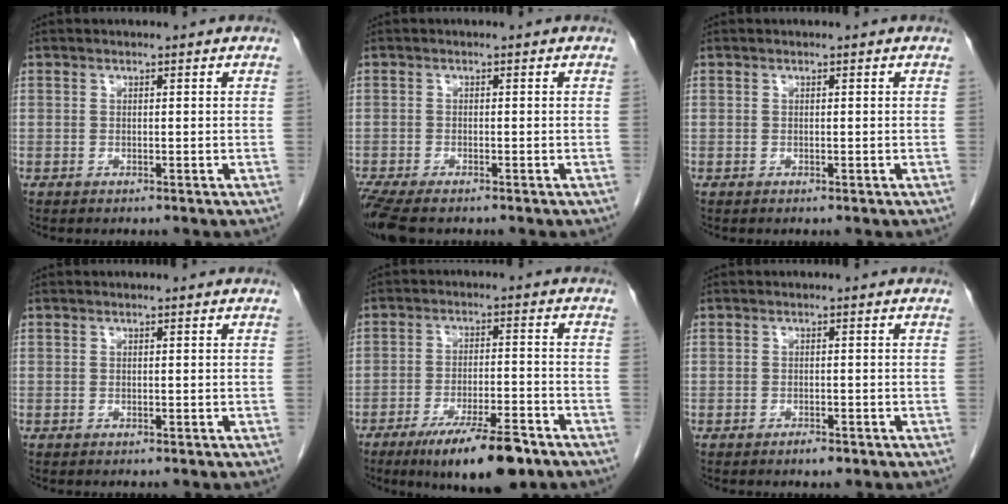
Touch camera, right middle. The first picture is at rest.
{"total": 6.0, "force": [-4.7, 1.5, 3.4], "torque": [-0.064, -0.014, -0.083]}
{"total": 0.0}
{"total": 0.0}
{"total": 11.5, "force": [-7.8, 2.2, 8.2], "torque": [-0.132, -0.017, -0.124]}
{"total": 1.5, "force": [-1.0, 0.5, 0.9], "torque": [-0.015, 0.000, -0.012]}